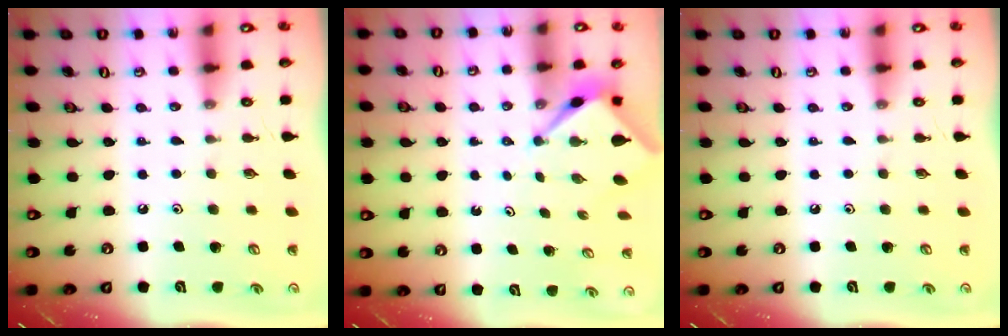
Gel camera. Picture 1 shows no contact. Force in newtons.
{"total": 2.5, "press": 2.5, "slide": 0.1}
{"total": 0.0}